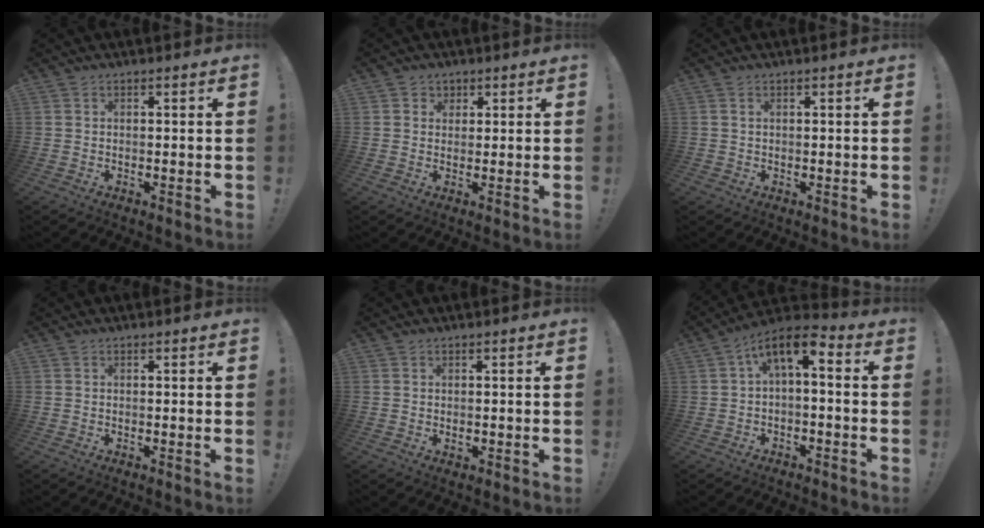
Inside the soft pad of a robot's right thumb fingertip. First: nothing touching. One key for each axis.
{"total": 2.9, "fx": 1.3, "fy": 2.6, "fz": 0.4, "tx": 0.006, "ty": -0.008, "tz": 0.021}
{"total": 0.7, "fx": 0.1, "fy": 0.6, "fz": 0.2, "tx": -0.011, "ty": 0.006, "tz": 0.003}
{"total": 0.0}
{"total": 0.5, "fx": 0.0, "fy": 0.5, "fz": 0.3, "tx": 0.002, "ty": -0.001, "tz": -0.002}
{"total": 7.0, "fx": 1.0, "fy": 2.9, "fz": 6.3, "tx": -0.100, "ty": -0.001, "tz": 0.018}